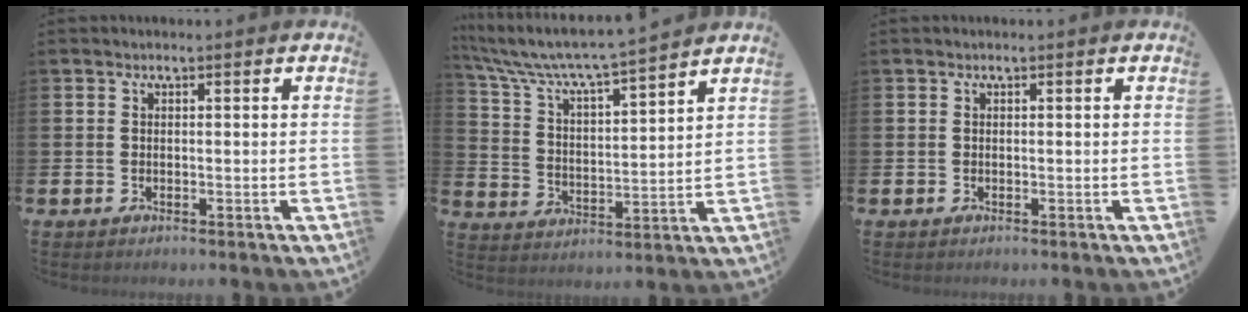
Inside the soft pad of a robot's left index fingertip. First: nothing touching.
{"total": 7.3, "force": [6.8, 0.2, 2.5], "torque": [-0.081, -0.053, 0.113]}
{"total": 0.0}